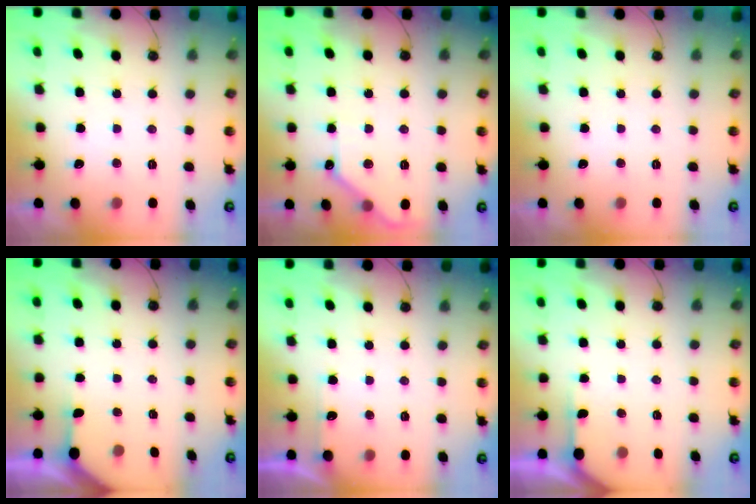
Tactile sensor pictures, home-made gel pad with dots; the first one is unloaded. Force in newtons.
{"total": 6.5, "press": 6.4, "slide": 0.8}
{"total": 0.0}
{"total": 2.8, "press": 2.8, "slide": 0.3}
{"total": 2.6, "press": 2.6, "slide": 0.5}
{"total": 3.9, "press": 3.9, "slide": 0.4}